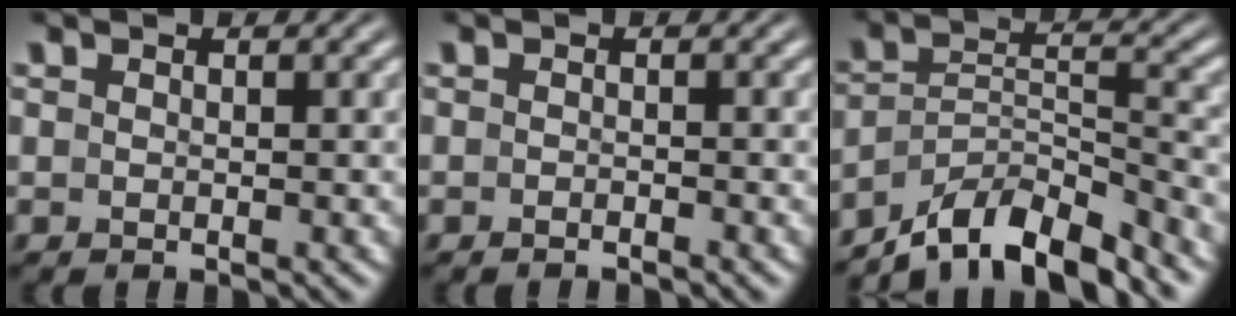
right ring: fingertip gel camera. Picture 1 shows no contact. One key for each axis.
{"total": 1.0, "fx": -0.9, "fy": -0.3, "fz": 0.0, "tx": -0.002, "ty": -0.002, "tz": -0.014}
{"total": 8.6, "fx": -6.4, "fy": 3.8, "fz": 4.4, "tx": -0.062, "ty": -0.024, "tz": -0.097}